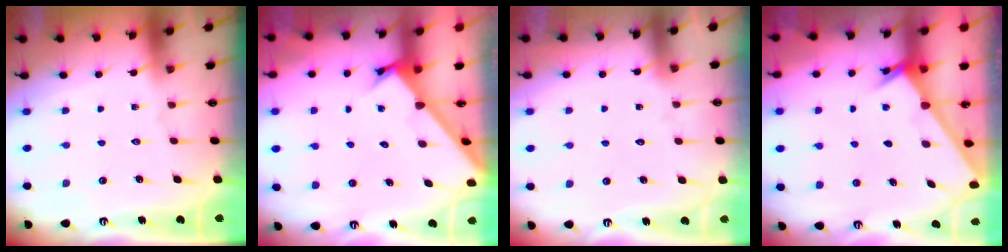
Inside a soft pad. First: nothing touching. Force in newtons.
{"total": 2.6, "press": 2.6, "slide": 0.2}
{"total": 2.1, "press": 2.1, "slide": 0.0}
{"total": 2.5, "press": 2.5, "slide": 0.2}